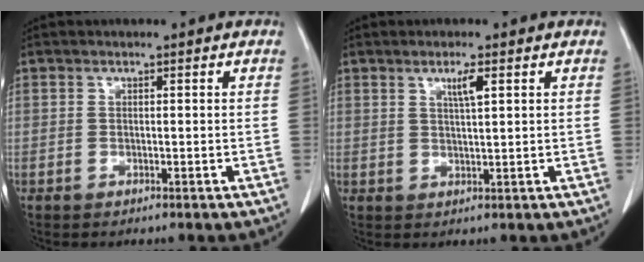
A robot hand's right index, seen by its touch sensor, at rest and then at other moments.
{"total": 2.8, "force": [1.3, 0.1, 2.4], "torque": [-0.045, -0.001, 0.024]}